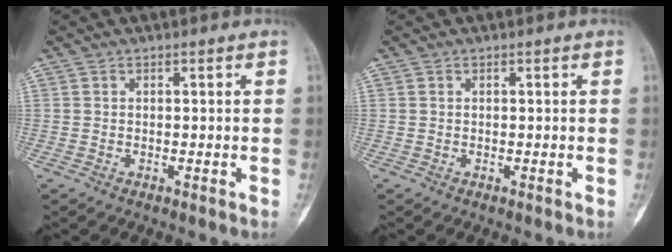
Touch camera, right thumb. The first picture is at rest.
{"total": 0.0}